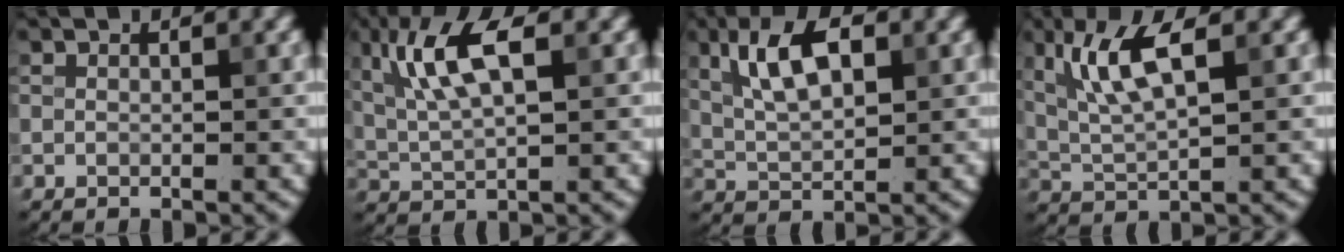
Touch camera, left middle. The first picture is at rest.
{"total": 6.3, "force": [2.1, 2.2, 5.5], "torque": [-0.110, 0.009, 0.039]}
{"total": 5.8, "force": [2.0, 2.6, 4.8], "torque": [-0.091, 0.006, 0.036]}
{"total": 5.7, "force": [2.2, 1.7, 5.0], "torque": [-0.101, 0.001, 0.045]}